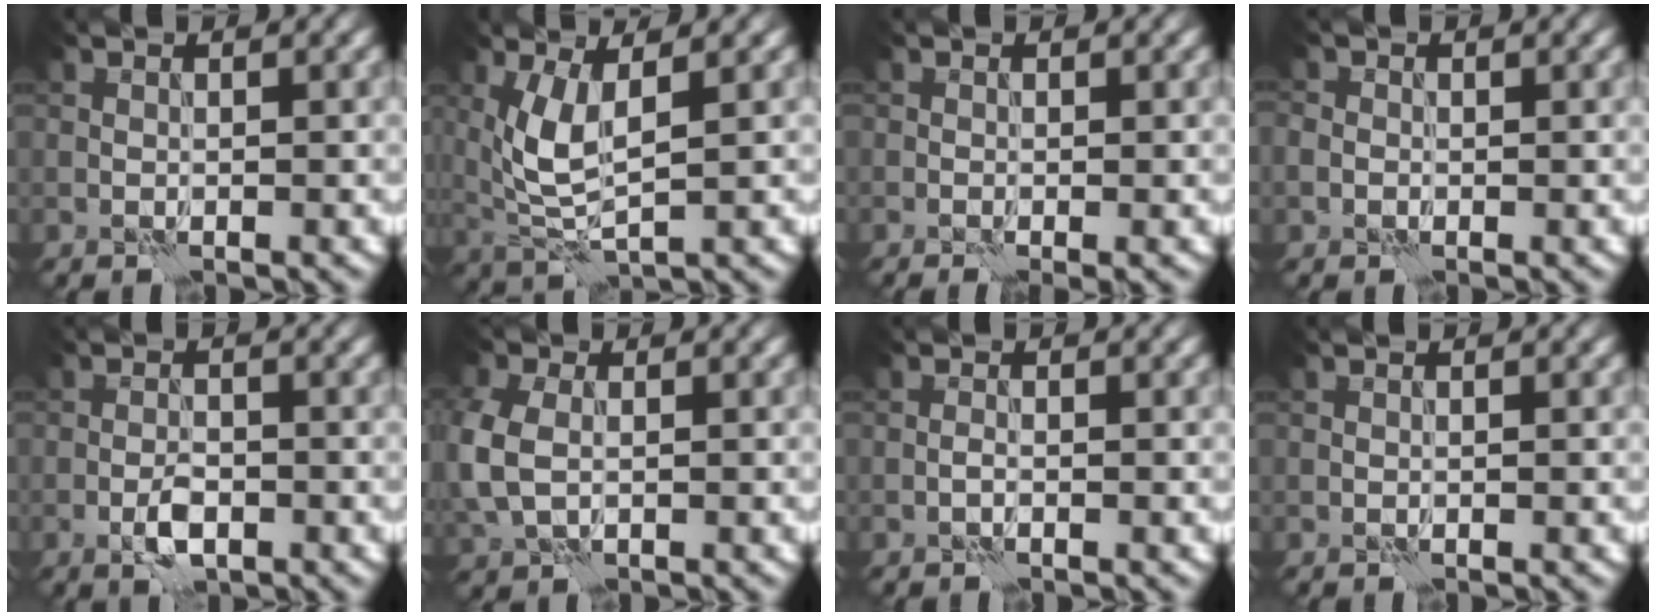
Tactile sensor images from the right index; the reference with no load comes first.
{"total": 4.5, "force": [1.1, 1.7, 4.0], "torque": [-0.095, -0.005, 0.029]}
{"total": 1.1, "force": [-0.4, 0.2, 1.0], "torque": [-0.017, -0.004, -0.006]}
{"total": 1.2, "force": [-0.1, 1.1, 0.3], "torque": [0.000, -0.002, -0.005]}
{"total": 2.4, "force": [-1.2, 1.0, 1.9], "torque": [-0.034, 0.002, -0.025]}
{"total": 4.9, "force": [-0.1, 3.7, 3.2], "torque": [-0.099, -0.003, 0.000]}
{"total": 0.5, "force": [-0.4, 0.1, 0.4], "torque": [-0.009, 0.004, -0.008]}
{"total": 0.0}